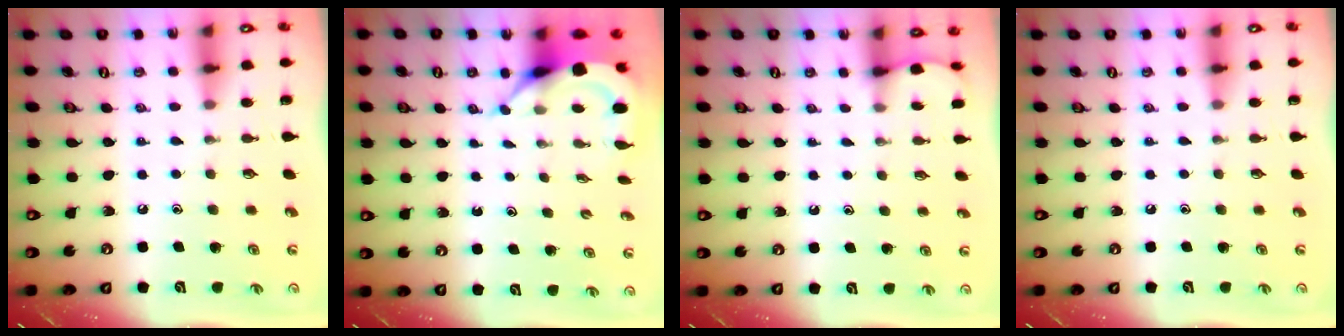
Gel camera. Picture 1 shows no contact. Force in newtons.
{"total": 6.2, "press": 6.2, "slide": 0.5}
{"total": 1.9, "press": 1.9, "slide": 0.2}
{"total": 0.0}